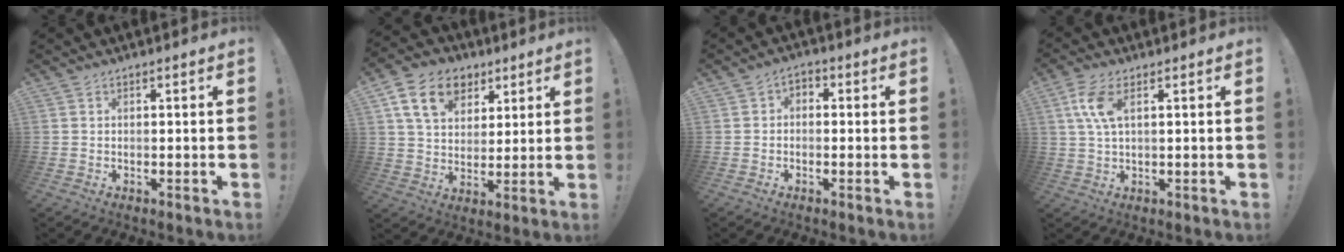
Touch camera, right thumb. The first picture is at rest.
{"total": 15.4, "force": [7.2, 10.9, 8.2], "torque": [-0.117, -0.028, 0.136]}
{"total": 2.6, "force": [-1.5, 1.6, 1.3], "torque": [-0.018, 0.009, -0.028]}
{"total": 7.2, "force": [2.3, 3.0, 6.2], "torque": [-0.125, -0.002, 0.037]}